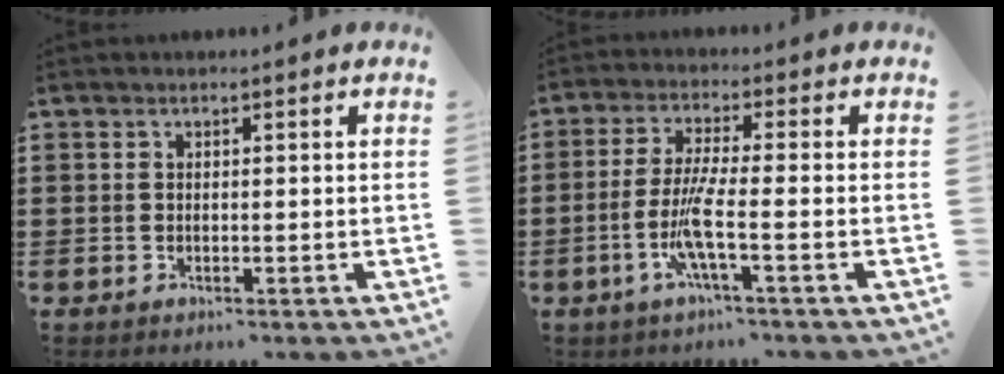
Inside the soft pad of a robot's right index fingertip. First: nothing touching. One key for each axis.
{"total": 6.4, "fx": -2.3, "fy": 0.1, "fz": 6.0, "tx": -0.138, "ty": -0.018, "tz": -0.052}